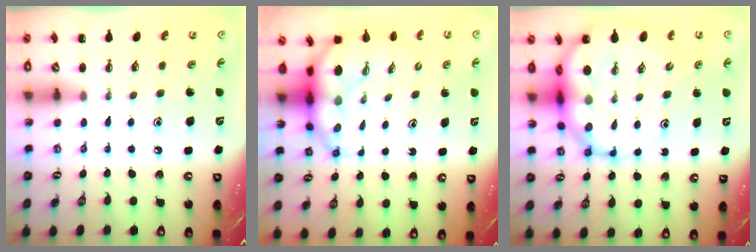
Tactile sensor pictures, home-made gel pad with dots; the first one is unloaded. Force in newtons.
{"total": 7.0, "press": 6.7, "slide": 2.0}
{"total": 13.2, "press": 12.8, "slide": 3.5}